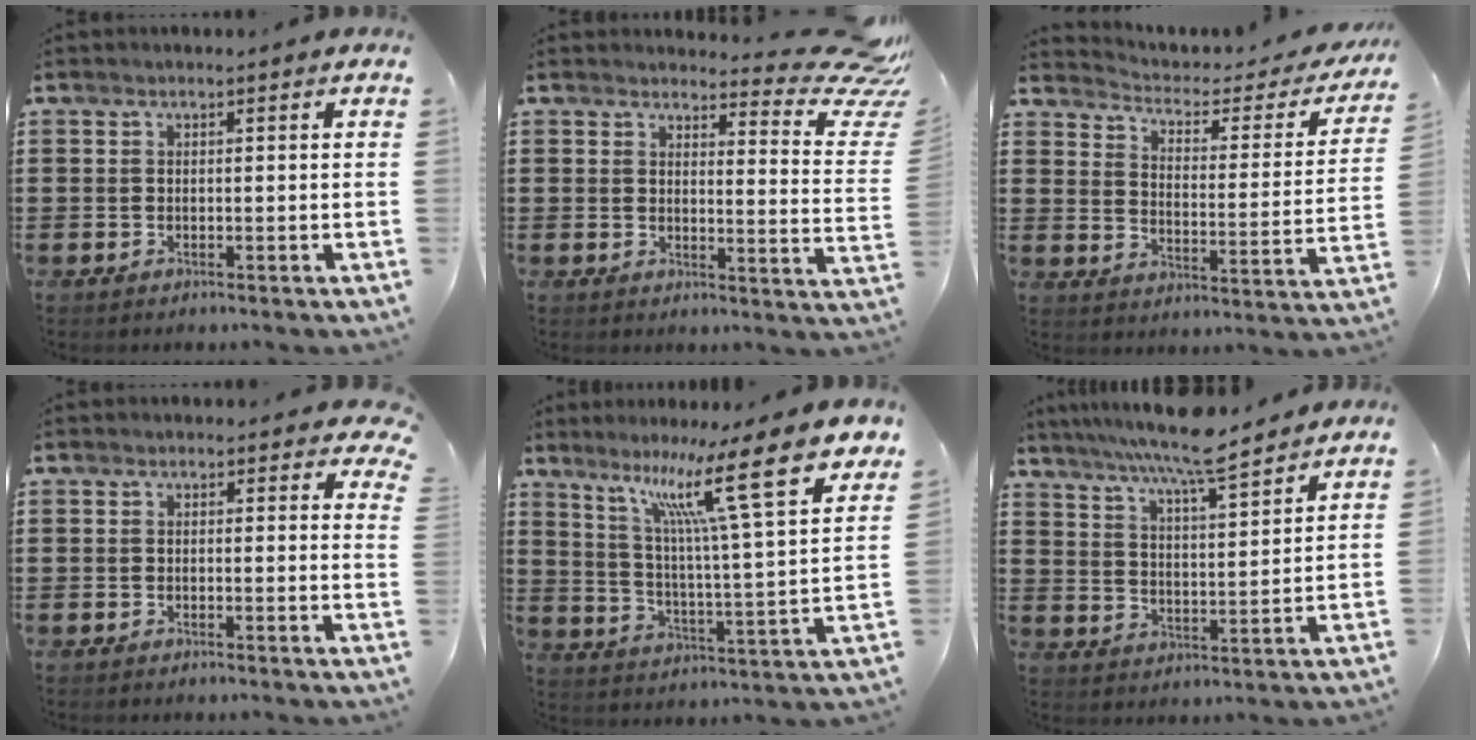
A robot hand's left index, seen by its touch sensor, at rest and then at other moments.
{"total": 6.5, "force": [5.3, 1.6, 3.4], "torque": [-0.047, -0.041, 0.086]}
{"total": 2.3, "force": [1.9, 0.9, 1.0], "torque": [-0.037, -0.020, 0.021]}
{"total": 1.2, "force": [0.9, 0.6, 0.4], "torque": [-0.005, 0.002, 0.015]}
{"total": 13.6, "force": [9.5, 0.2, 9.7], "torque": [-0.183, -0.066, 0.142]}
{"total": 7.8, "force": [6.8, 0.2, 3.8], "torque": [-0.094, -0.034, 0.117]}